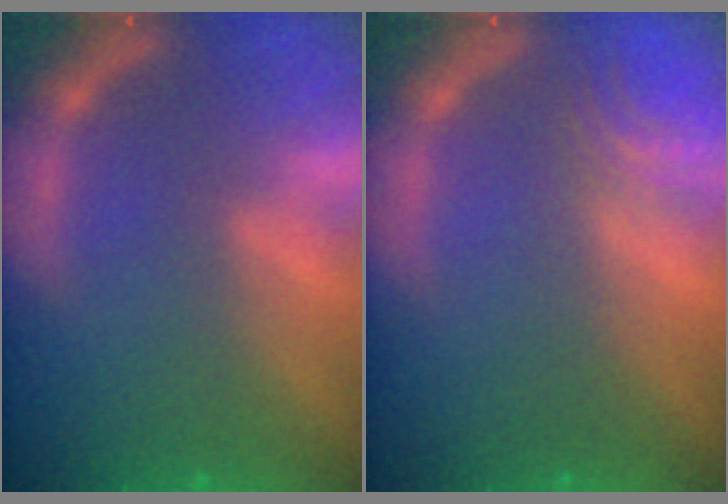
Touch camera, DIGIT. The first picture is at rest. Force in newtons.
{"total": 2.5}